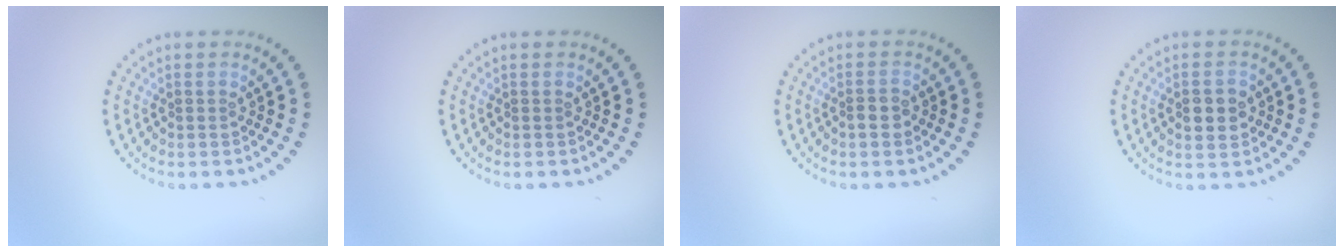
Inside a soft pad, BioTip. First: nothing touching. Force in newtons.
{"total": 0.0}
{"total": 1.3, "press": 1.2, "slide": 0.6}
{"total": 2.6, "press": 2.6, "slide": 0.1}